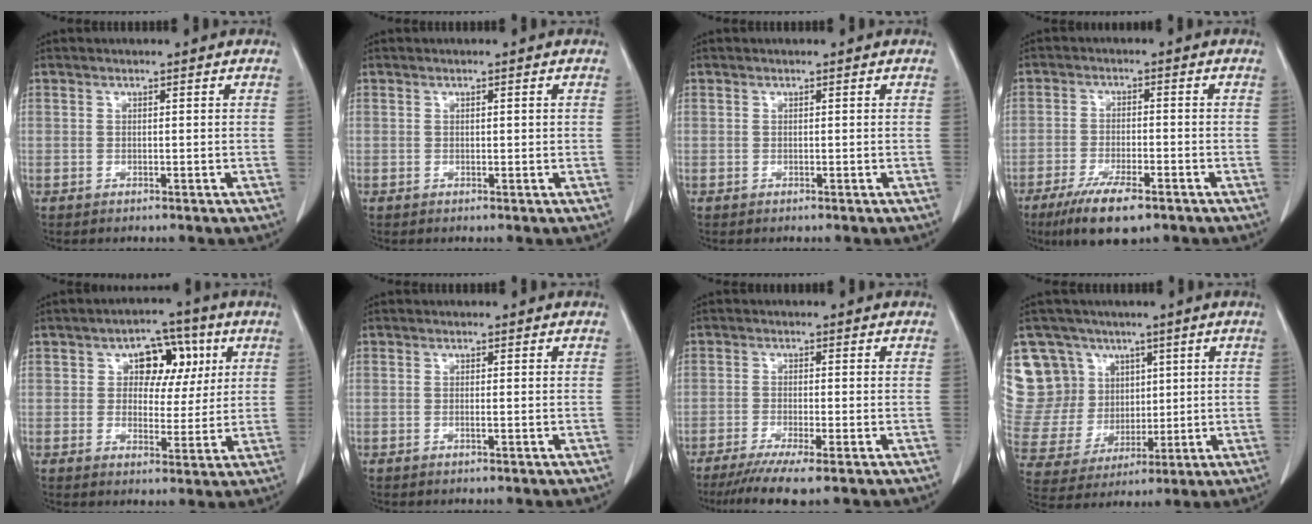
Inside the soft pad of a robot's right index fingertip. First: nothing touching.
{"total": 0.6, "force": [0.1, 0.1, 0.5], "torque": [-0.011, 0.000, 0.002]}
{"total": 0.0}
{"total": 8.6, "force": [-5.6, 2.0, 6.2], "torque": [-0.111, -0.015, -0.091]}
{"total": 7.7, "force": [2.5, 4.9, 5.4], "torque": [-0.062, 0.022, 0.036]}
{"total": 0.6, "force": [-0.2, -0.1, 0.5], "torque": [-0.010, 0.000, -0.003]}
{"total": 7.0, "force": [-4.9, -0.1, 5.0], "torque": [-0.078, -0.018, -0.079]}
{"total": 16.9, "force": [8.3, 14.3, 3.8], "torque": [-0.125, 0.070, 0.186]}